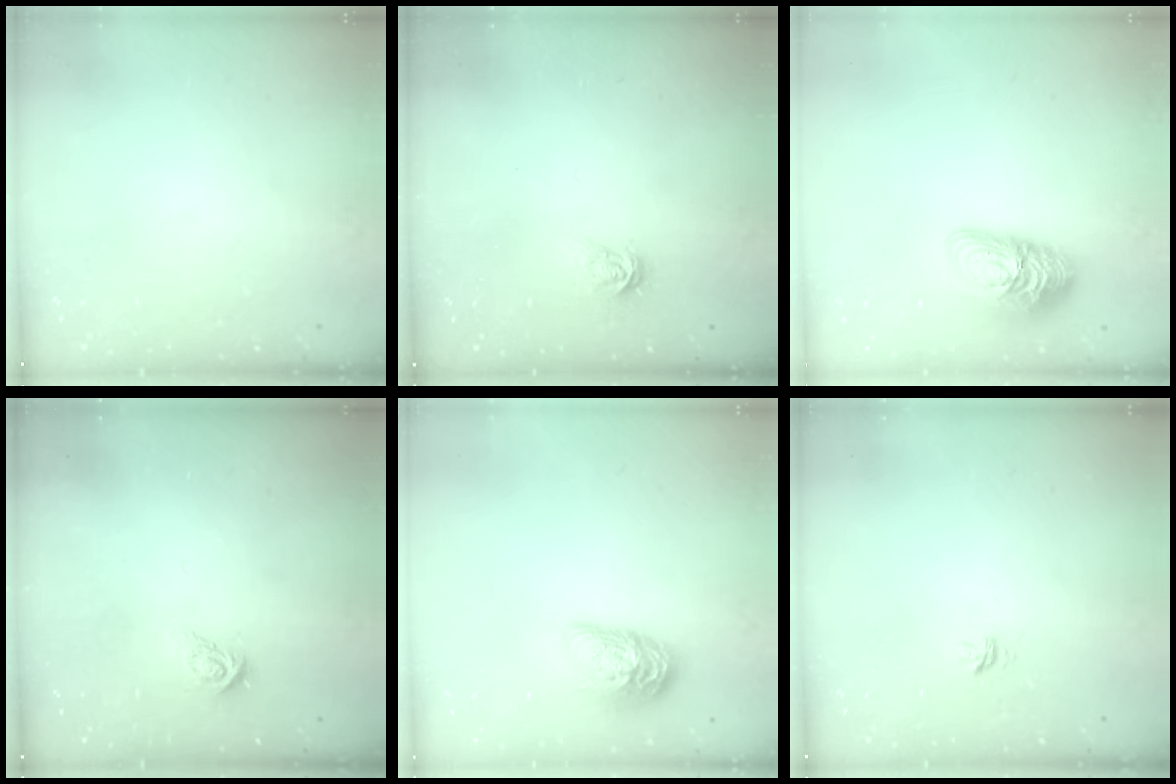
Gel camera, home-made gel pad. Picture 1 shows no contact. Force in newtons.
{"total": 3.3, "press": 3.2, "slide": 0.4}
{"total": 13.0, "press": 13.0, "slide": 0.6}
{"total": 5.4, "press": 5.4, "slide": 0.3}
{"total": 12.8, "press": 12.8, "slide": 0.5}
{"total": 3.9, "press": 3.9, "slide": 0.2}